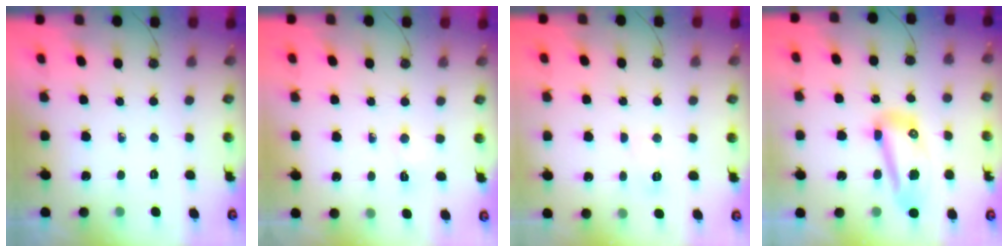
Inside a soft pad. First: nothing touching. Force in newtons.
{"total": 2.6, "press": 2.6, "slide": 0.6}
{"total": 6.3, "press": 6.3, "slide": 0.7}
{"total": 11.2, "press": 11.2, "slide": 1.3}